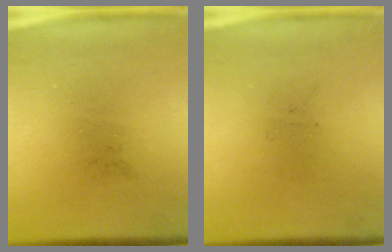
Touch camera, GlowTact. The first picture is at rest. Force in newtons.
{"total": 0.0}